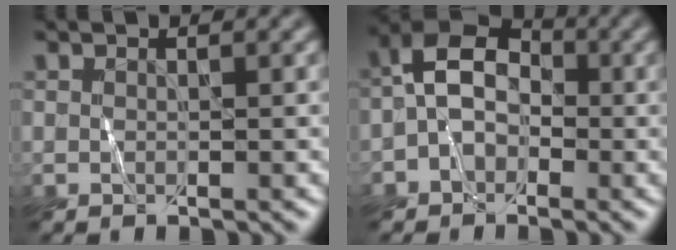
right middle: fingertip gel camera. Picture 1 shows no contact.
{"total": 4.8, "force": [-1.0, 3.5, 3.1], "torque": [-0.048, 0.025, -0.031]}